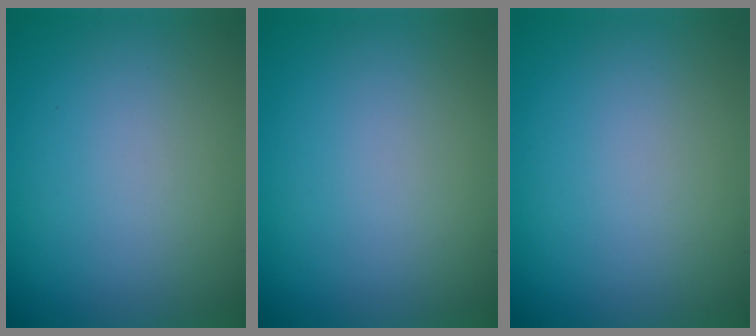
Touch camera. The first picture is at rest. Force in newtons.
{"total": 0.0}
{"total": 0.0}